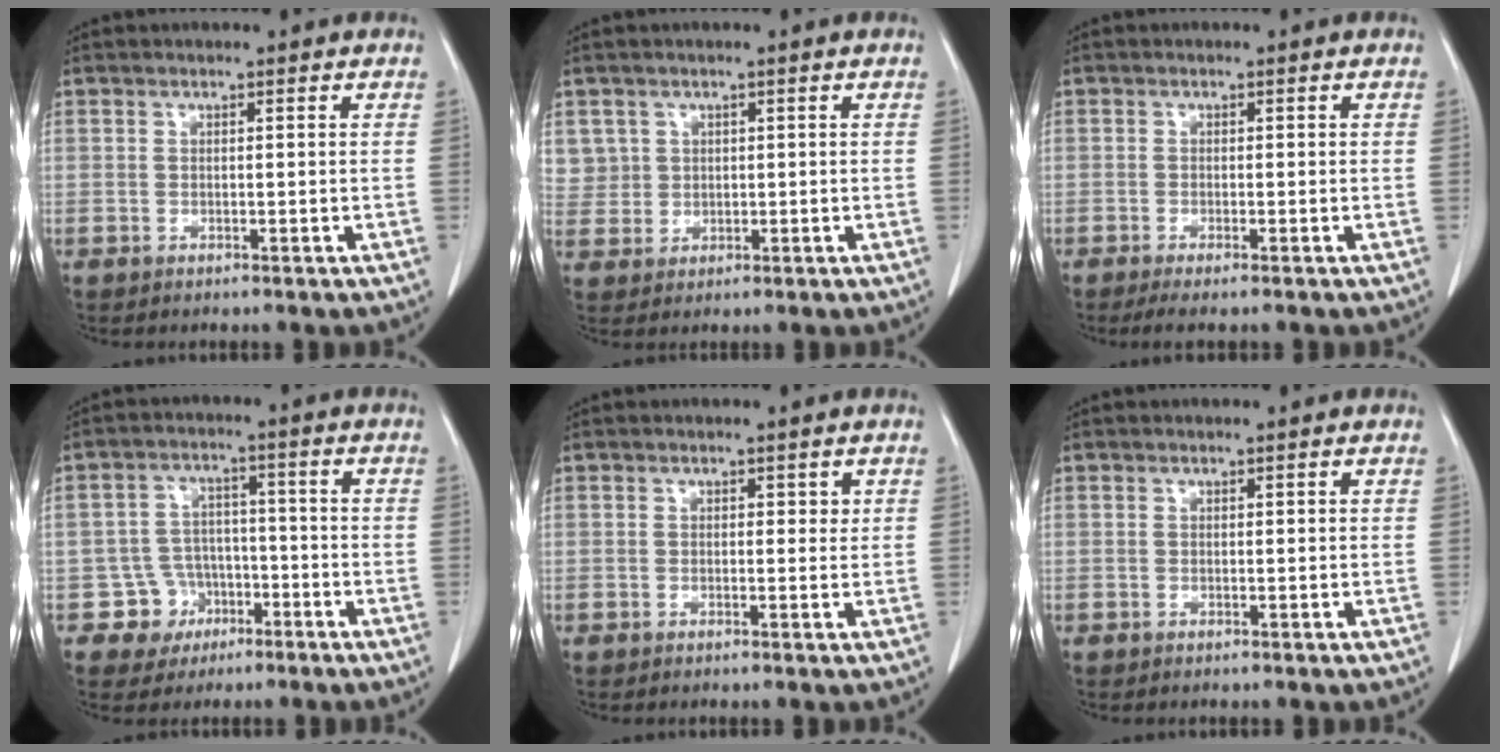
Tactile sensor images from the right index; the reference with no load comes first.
{"total": 4.4, "force": [1.8, 4.0, -0.1], "torque": [0.014, 0.004, 0.040]}
{"total": 2.8, "force": [-1.9, 0.1, 2.0], "torque": [-0.029, -0.007, -0.034]}
{"total": 6.1, "force": [-2.7, 5.5, 0.2], "torque": [0.010, 0.016, -0.039]}
{"total": 1.1, "force": [0.4, 0.8, 0.7], "torque": [-0.003, 0.000, 0.003]}
{"total": 0.0}